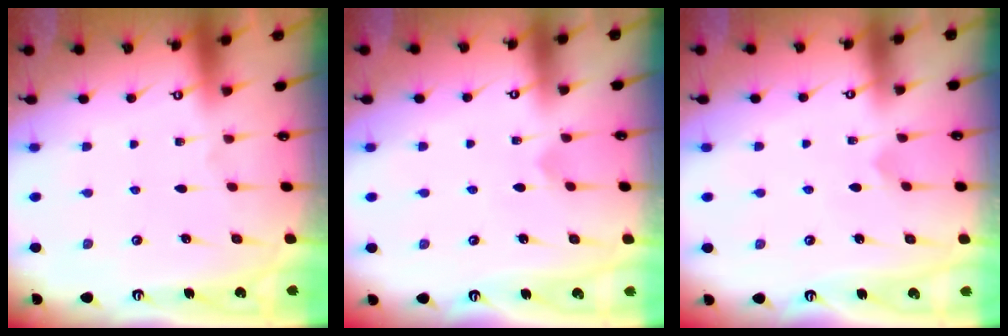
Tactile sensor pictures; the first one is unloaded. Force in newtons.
{"total": 2.2, "press": 2.2, "slide": 0.2}
{"total": 1.5, "press": 1.5, "slide": 0.1}